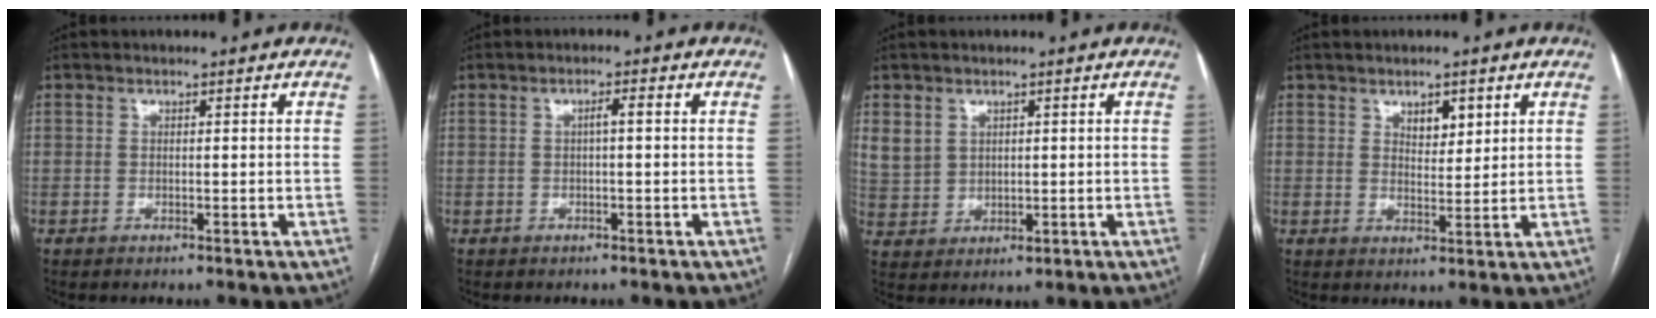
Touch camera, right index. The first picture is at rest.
{"total": 1.5, "force": [0.2, 0.1, 1.5], "torque": [-0.024, 0.005, 0.003]}
{"total": 5.6, "force": [2.4, 4.8, 1.8], "torque": [-0.045, 0.008, 0.064]}
{"total": 3.6, "force": [2.0, 1.7, 2.4], "torque": [-0.036, -0.001, 0.034]}